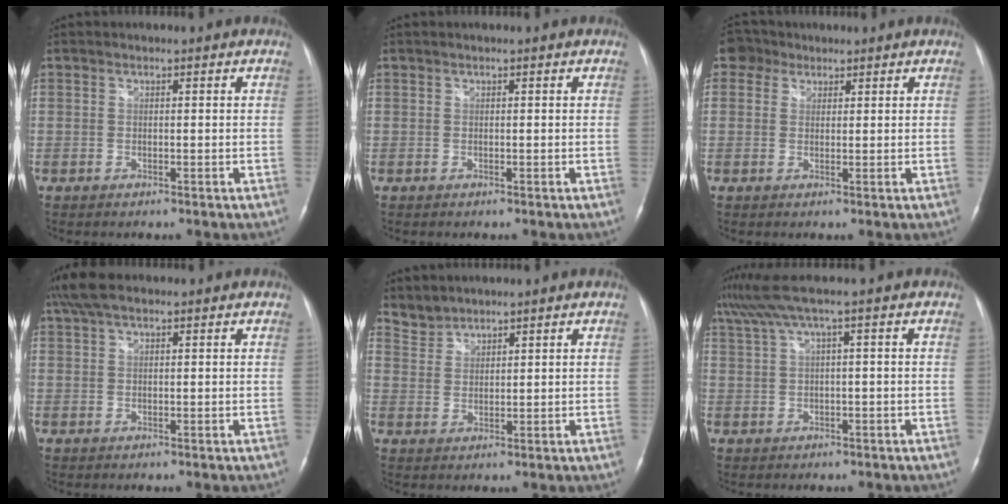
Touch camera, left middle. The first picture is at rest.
{"total": 0.0}
{"total": 3.2, "force": [1.9, 2.6, 0.1], "torque": [-0.001, 0.012, 0.028]}
{"total": 4.7, "force": [3.4, 1.4, 2.9], "torque": [-0.066, 0.027, 0.064]}
{"total": 2.9, "force": [2.8, 0.6, -0.6], "torque": [0.009, 0.012, 0.061]}
{"total": 5.0, "force": [2.6, -0.7, 4.2], "torque": [-0.095, 0.036, 0.056]}